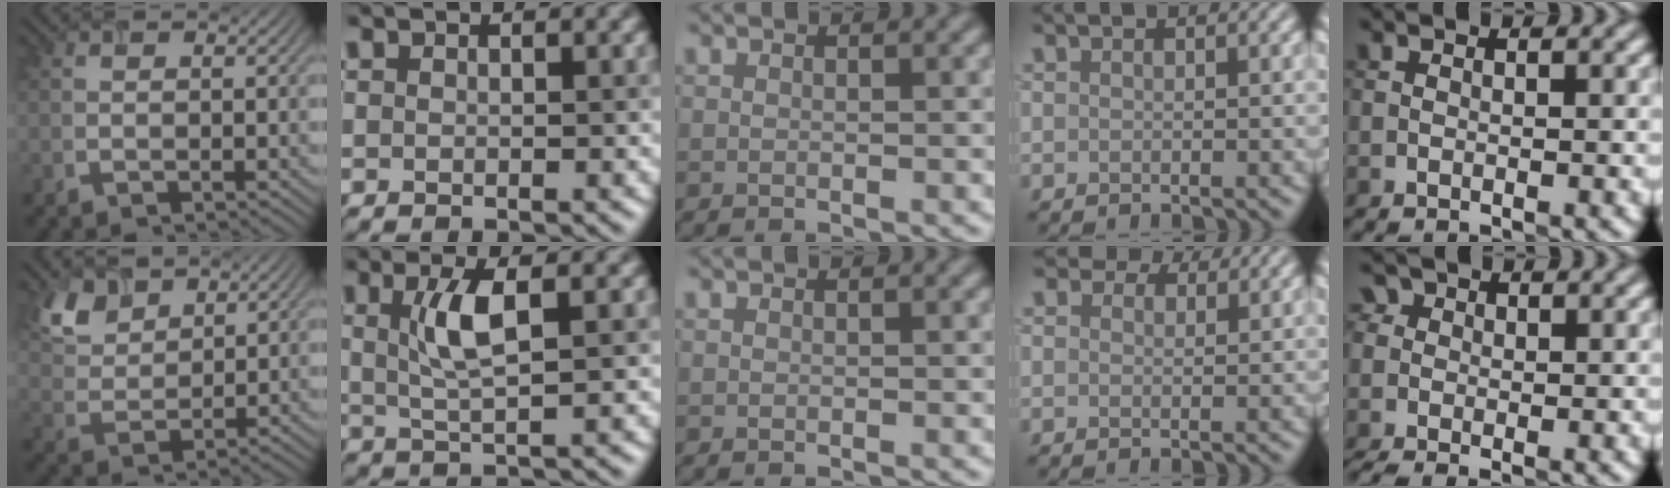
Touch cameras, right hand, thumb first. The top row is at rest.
{"thumb": {"total": 6.6, "force": [4.4, 3.5, 3.3], "torque": [-0.083, 0.001, 0.094]}, "index": {"total": 3.8, "force": [0.9, 0.8, 3.6], "torque": [-0.072, 0.004, 0.018]}, "ring": {"total": 3.1, "force": [2.6, 1.4, 1.1], "torque": [-0.023, -0.001, 0.028]}, "little": {"total": 2.4, "force": [-0.4, 2.0, 1.3], "torque": [-0.017, 0.013, -0.017]}}